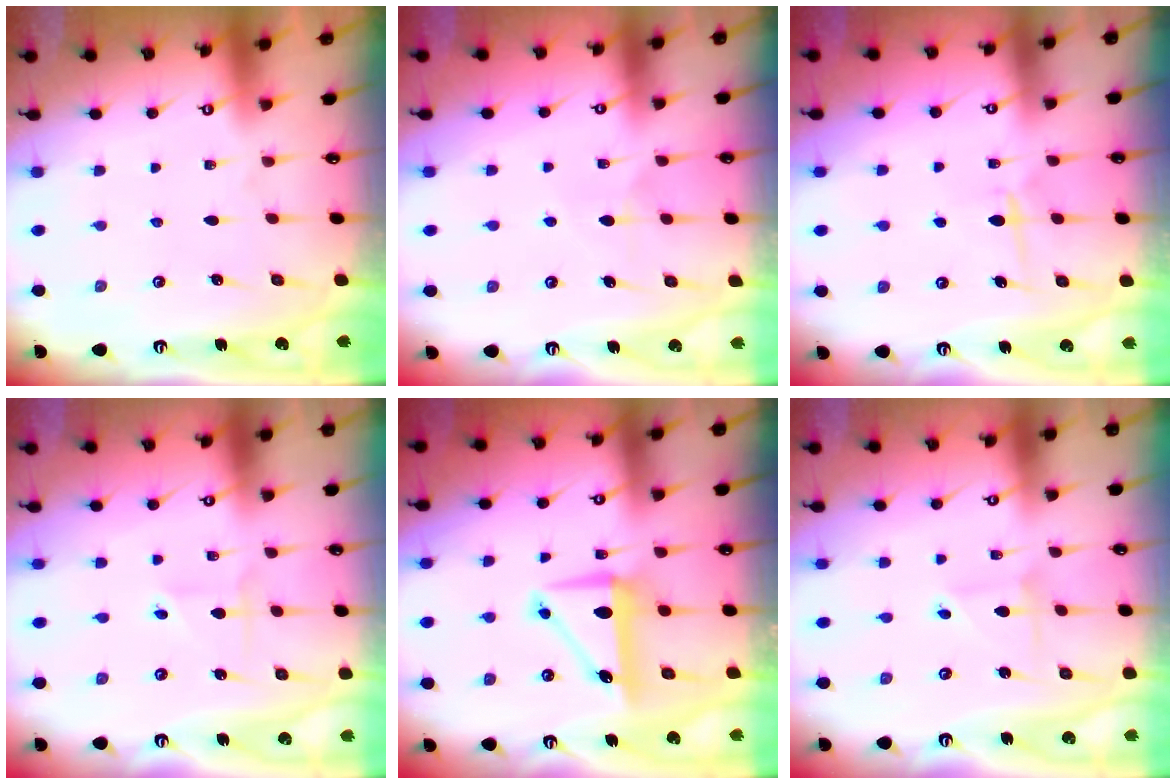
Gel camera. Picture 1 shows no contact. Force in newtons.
{"total": 5.1, "press": 5.1, "slide": 0.6}
{"total": 6.0, "press": 5.9, "slide": 1.2}
{"total": 1.7, "press": 1.7, "slide": 0.2}
{"total": 8.1, "press": 7.7, "slide": 2.4}
{"total": 2.2, "press": 2.2, "slide": 0.2}